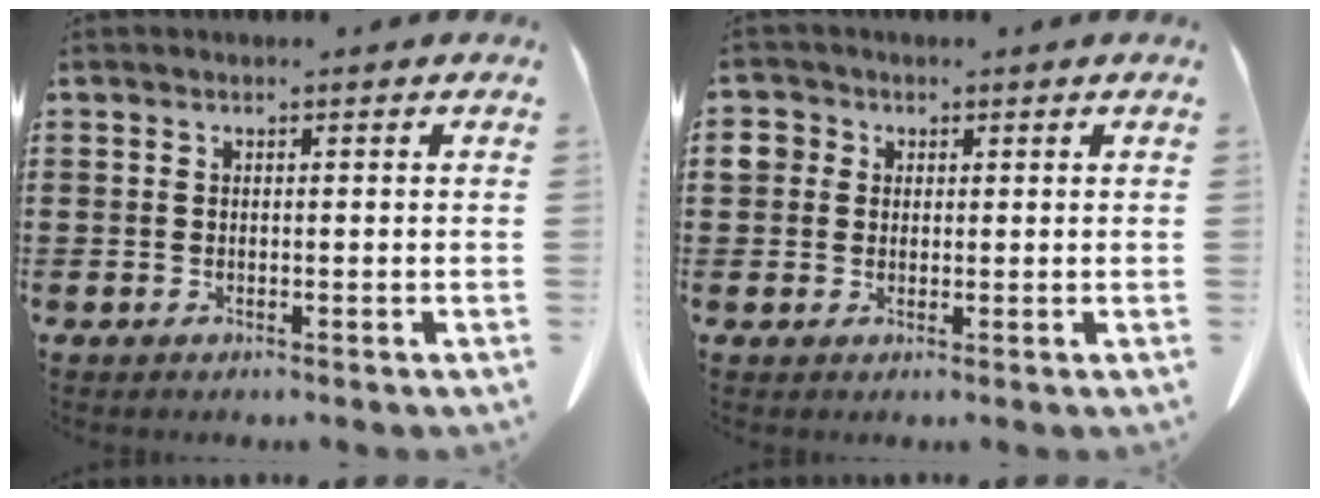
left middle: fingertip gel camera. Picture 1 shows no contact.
{"total": 2.4, "force": [0.9, 2.1, 0.5], "torque": [-0.024, 0.009, 0.015]}